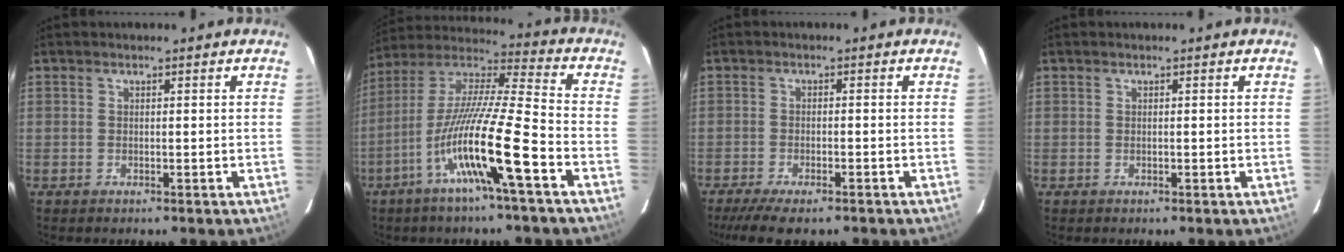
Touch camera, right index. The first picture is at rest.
{"total": 17.5, "force": [-7.4, 0.5, 15.8], "torque": [-0.313, -0.007, -0.140]}
{"total": 9.5, "force": [-7.2, 2.8, 5.4], "torque": [-0.091, -0.009, -0.115]}
{"total": 0.0}